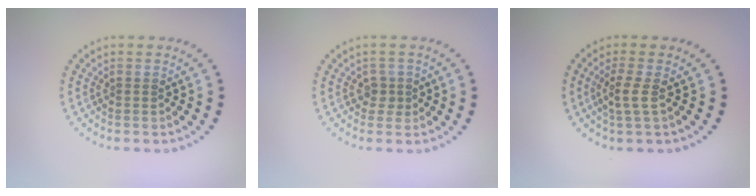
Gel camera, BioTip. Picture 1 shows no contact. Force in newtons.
{"total": 1.5, "press": 1.2, "slide": 0.9}
{"total": 1.9, "press": 1.6, "slide": 1.0}